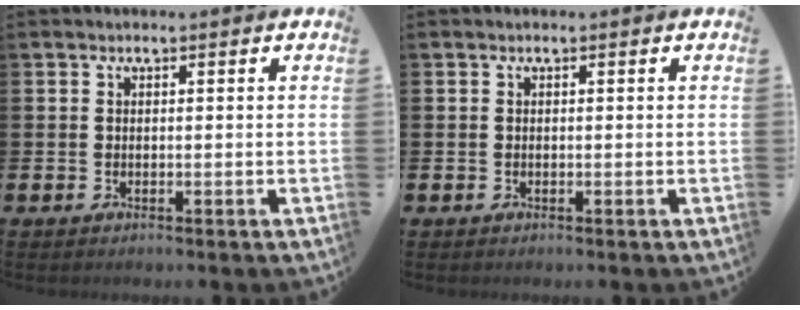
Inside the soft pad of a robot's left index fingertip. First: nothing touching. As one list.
[{"total": 0.0}]